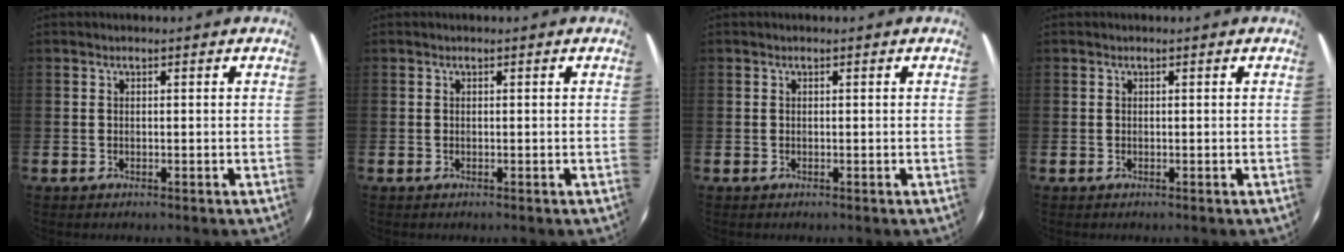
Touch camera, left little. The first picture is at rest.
{"total": 0.0}
{"total": 0.0}
{"total": 0.0}